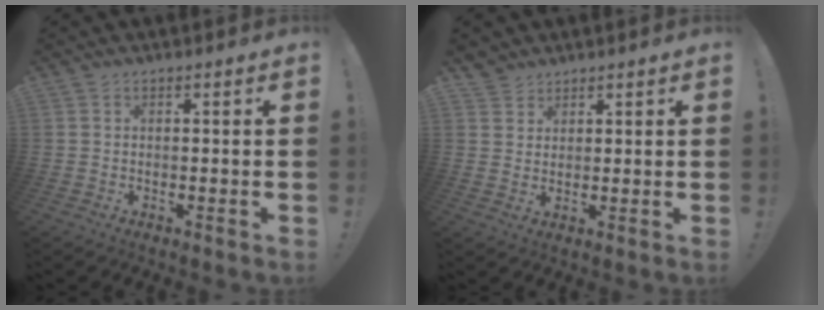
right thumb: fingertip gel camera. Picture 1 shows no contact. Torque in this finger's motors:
{"motor_torque": [-0.20, -0.13, 0.06, 0.01, -0.02]}